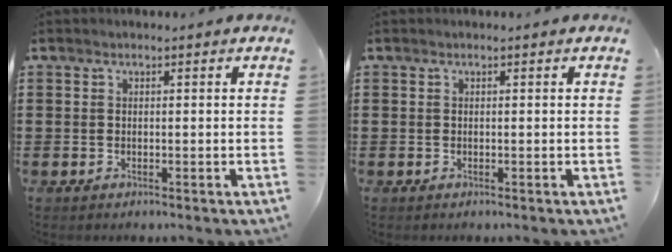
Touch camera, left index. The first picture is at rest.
{"total": 0.0}